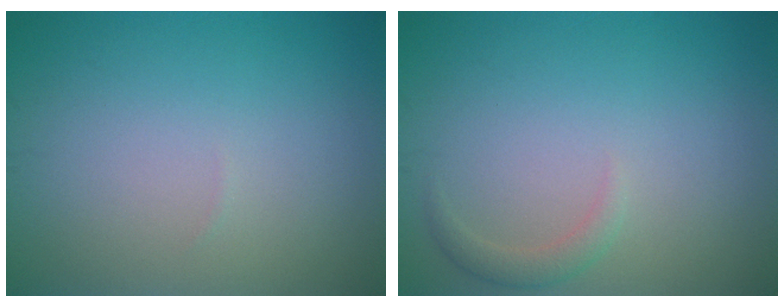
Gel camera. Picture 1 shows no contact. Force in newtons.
{"total": 1.3, "press": 1.3, "slide": 0.1}